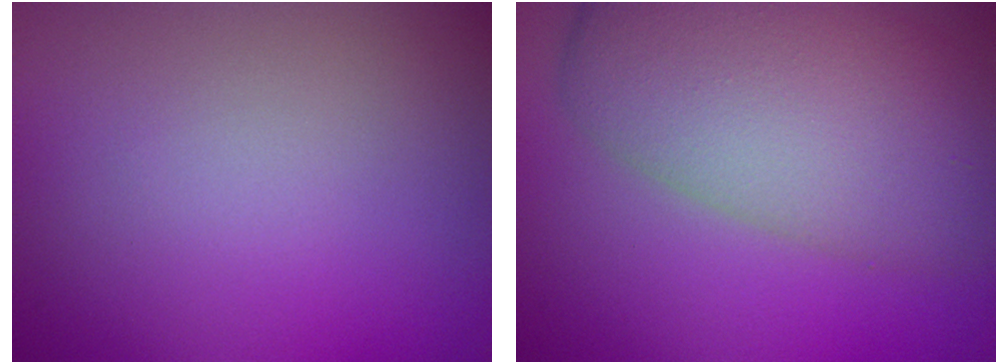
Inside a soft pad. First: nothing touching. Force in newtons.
{"total": 10.8, "press": 10.8, "slide": 0.4}